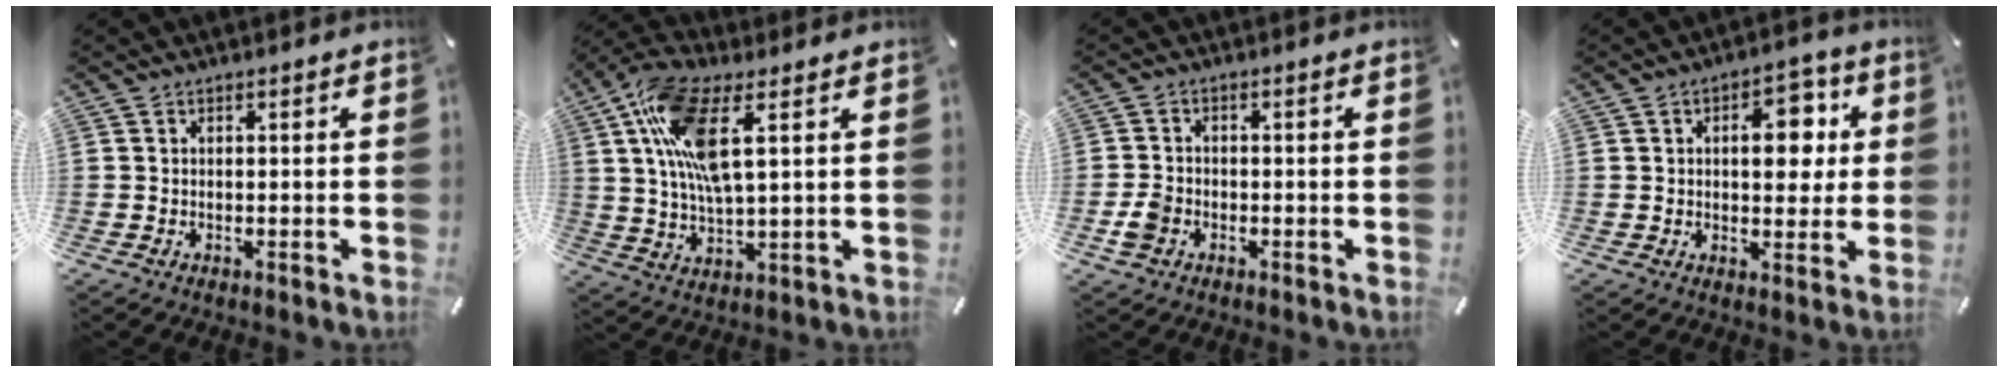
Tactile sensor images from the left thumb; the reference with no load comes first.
{"total": 14.0, "force": [5.0, 4.8, 12.1], "torque": [-0.260, -0.005, 0.088]}
{"total": 3.8, "force": [-1.5, 3.0, 2.0], "torque": [-0.038, 0.006, -0.027]}
{"total": 10.5, "force": [2.2, 6.2, 8.1], "torque": [-0.097, -0.006, 0.030]}